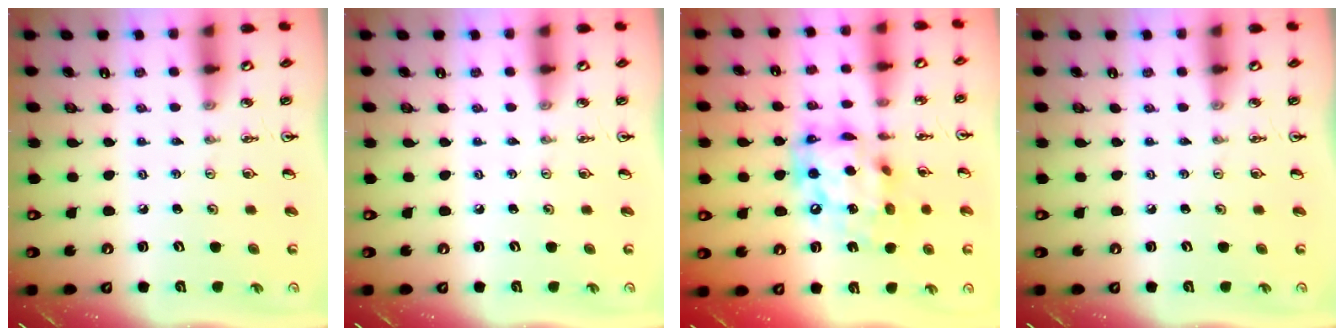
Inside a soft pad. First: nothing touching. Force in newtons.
{"total": 0.0}
{"total": 16.3, "press": 16.2, "slide": 1.6}
{"total": 0.0}